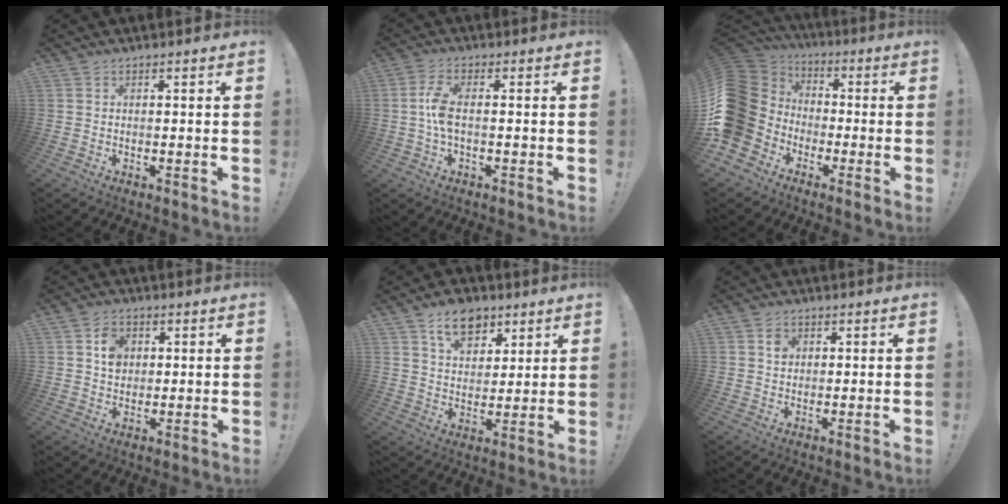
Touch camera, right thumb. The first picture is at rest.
{"total": 6.9, "force": [-0.5, 2.2, 6.5], "torque": [-0.136, 0.000, -0.011]}
{"total": 18.5, "force": [-3.0, 15.5, 9.6], "torque": [-0.189, 0.026, -0.026]}
{"total": 5.4, "force": [1.3, 4.4, 2.9], "torque": [-0.038, 0.001, 0.021]}
{"total": 11.3, "force": [6.5, 7.4, 5.4], "torque": [-0.076, -0.026, 0.122]}
{"total": 2.2, "force": [0.6, 1.8, 1.0], "torque": [0.003, -0.006, 0.005]}